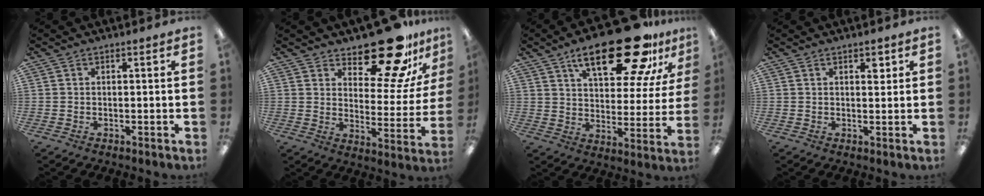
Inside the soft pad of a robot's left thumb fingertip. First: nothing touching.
{"total": 18.5, "force": [14.7, 6.5, 9.2], "torque": [-0.119, -0.113, 0.245]}
{"total": 24.3, "force": [15.4, 9.5, 16.2], "torque": [-0.239, -0.081, 0.251]}
{"total": 2.4, "force": [1.5, 1.1, 1.4], "torque": [-0.007, -0.007, 0.021]}